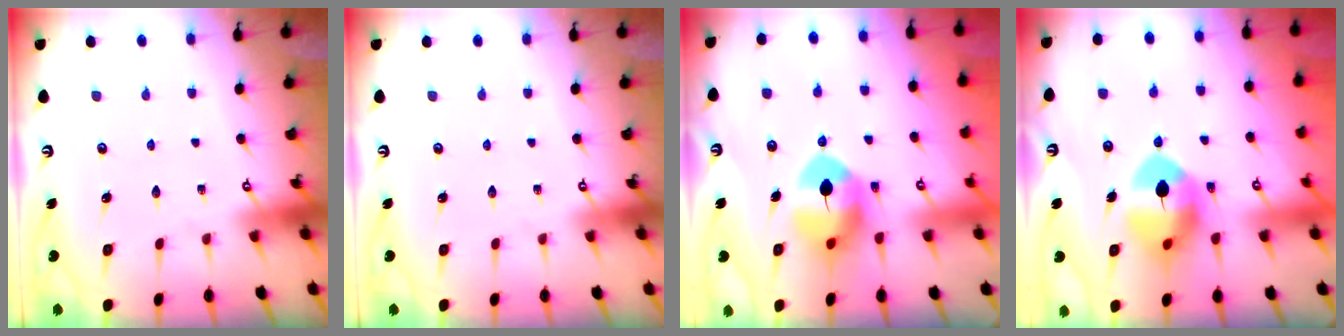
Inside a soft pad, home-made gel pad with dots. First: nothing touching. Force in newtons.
{"total": 0.0}
{"total": 8.7, "press": 8.5, "slide": 1.5}
{"total": 10.8, "press": 10.7, "slide": 1.1}